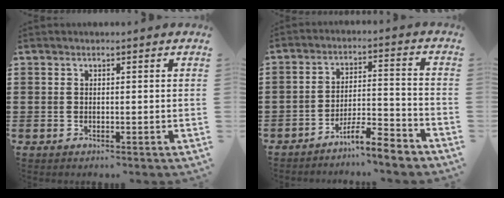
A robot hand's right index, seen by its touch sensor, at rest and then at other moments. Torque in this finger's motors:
{"motor_torque": [2.14, 0.00, 0.00, 0.01]}